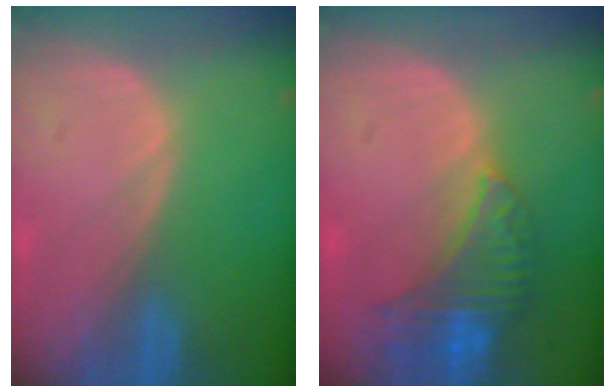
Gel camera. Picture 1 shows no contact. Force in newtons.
{"total": 8.1, "press": 7.1, "slide": 3.8}